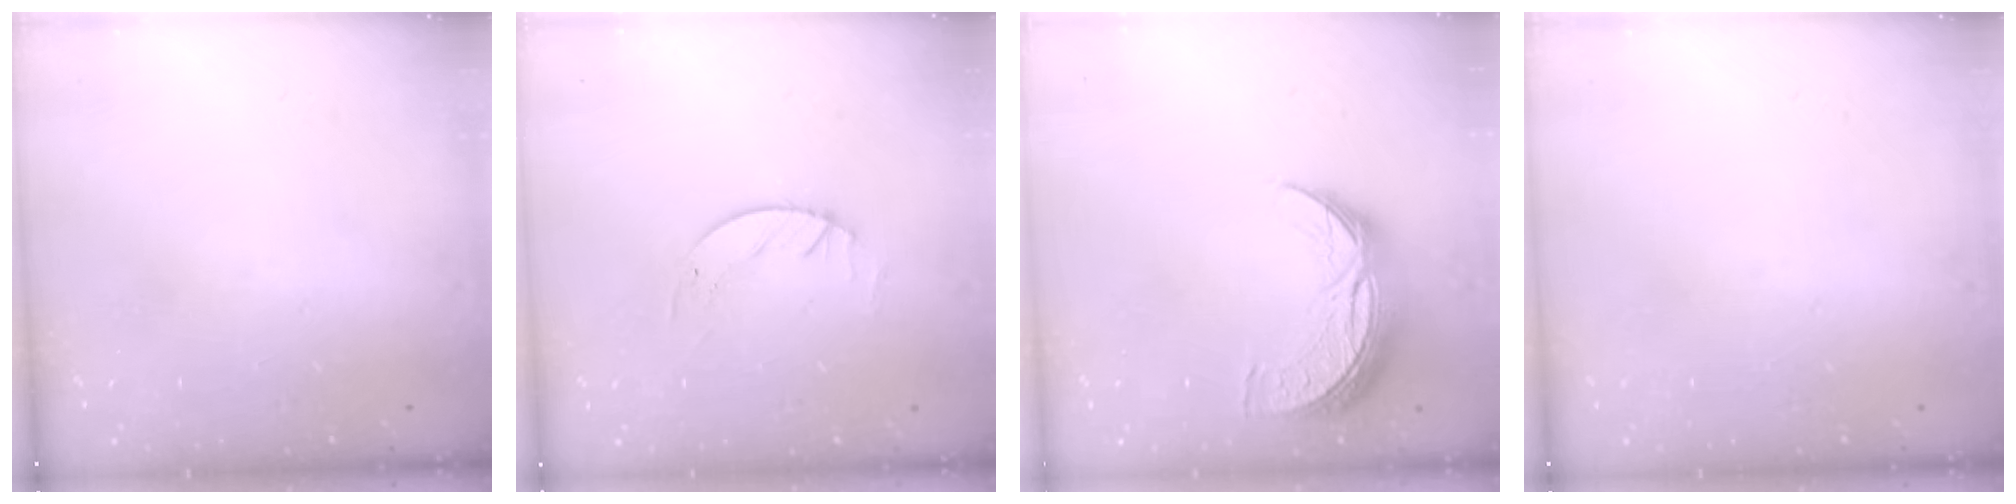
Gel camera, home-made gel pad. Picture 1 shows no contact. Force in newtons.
{"total": 2.5, "press": 2.5, "slide": 0.2}
{"total": 10.9, "press": 10.9, "slide": 0.7}
{"total": 0.0}